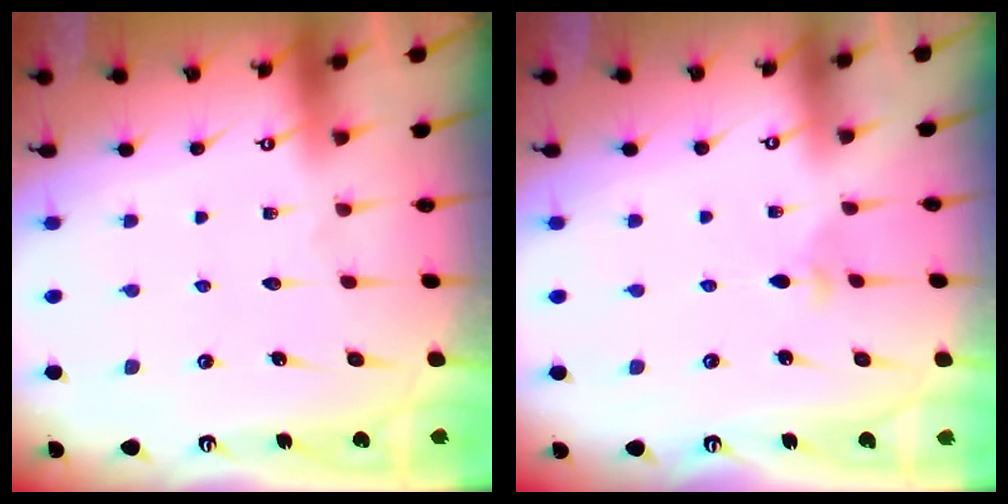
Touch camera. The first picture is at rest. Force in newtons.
{"total": 2.9, "press": 2.8, "slide": 0.6}